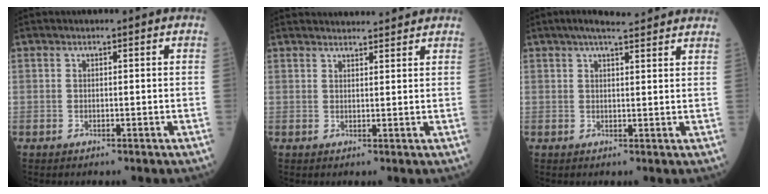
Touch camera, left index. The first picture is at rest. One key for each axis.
{"total": 8.7, "fx": 8.4, "fy": 0.9, "fz": 2.0, "tx": -0.025, "ty": 0.025, "tz": 0.103}
{"total": 8.0, "fx": 6.8, "fy": 0.7, "fz": 4.2, "tx": -0.060, "ty": 0.030, "tz": 0.084}